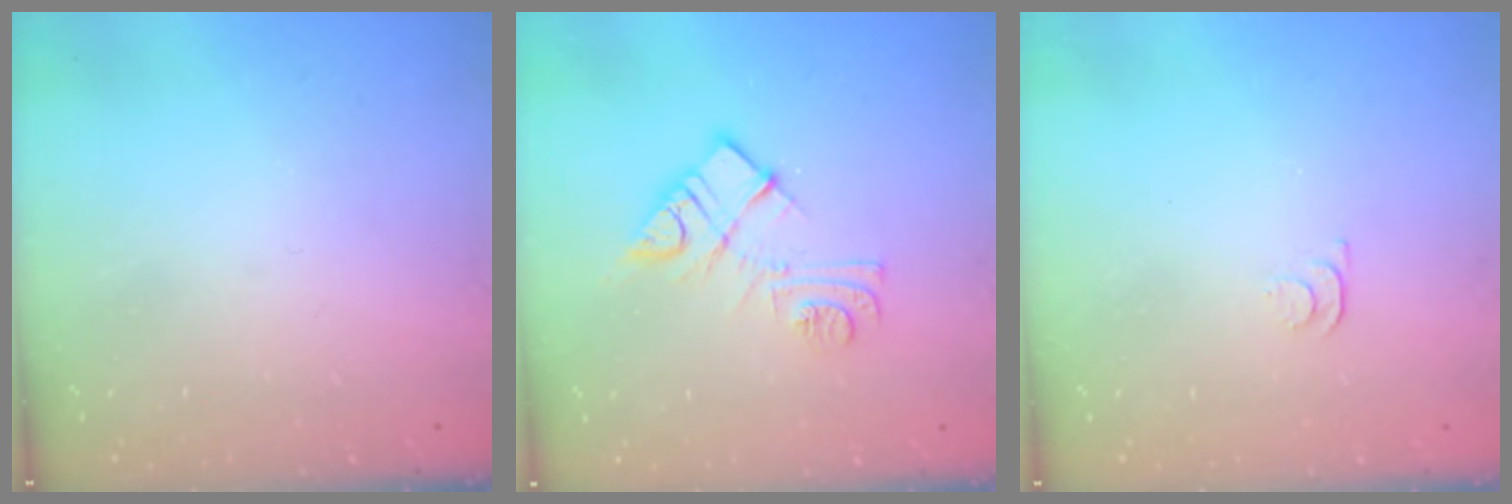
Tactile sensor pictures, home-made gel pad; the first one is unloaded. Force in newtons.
{"total": 11.1, "press": 11.1, "slide": 0.5}
{"total": 3.6, "press": 3.5, "slide": 0.8}